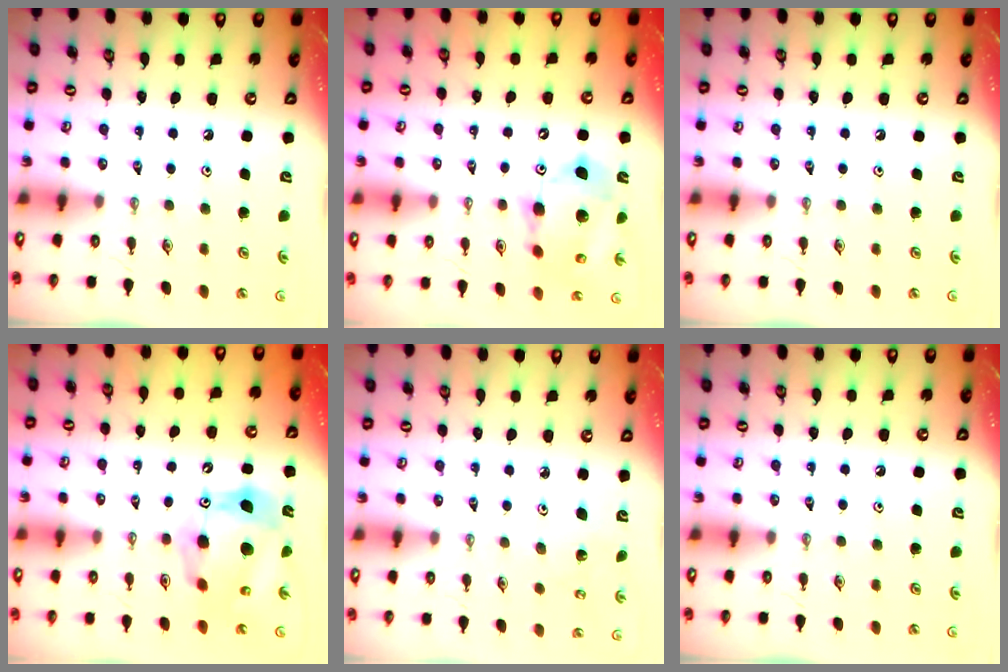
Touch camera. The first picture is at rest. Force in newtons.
{"total": 15.2, "press": 15.1, "slide": 1.7}
{"total": 0.0}
{"total": 17.0, "press": 16.9, "slide": 1.5}
{"total": 2.3, "press": 2.3, "slide": 0.2}
{"total": 0.0}